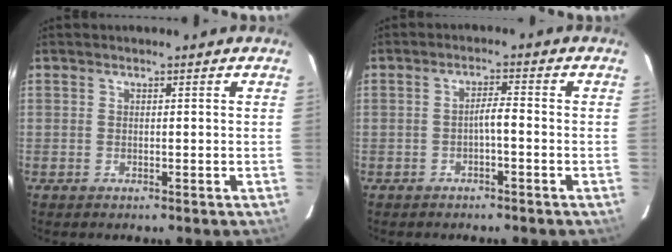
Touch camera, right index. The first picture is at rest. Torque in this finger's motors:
{"motor_torque": [0.43, -0.33, 0.13, 0.06]}